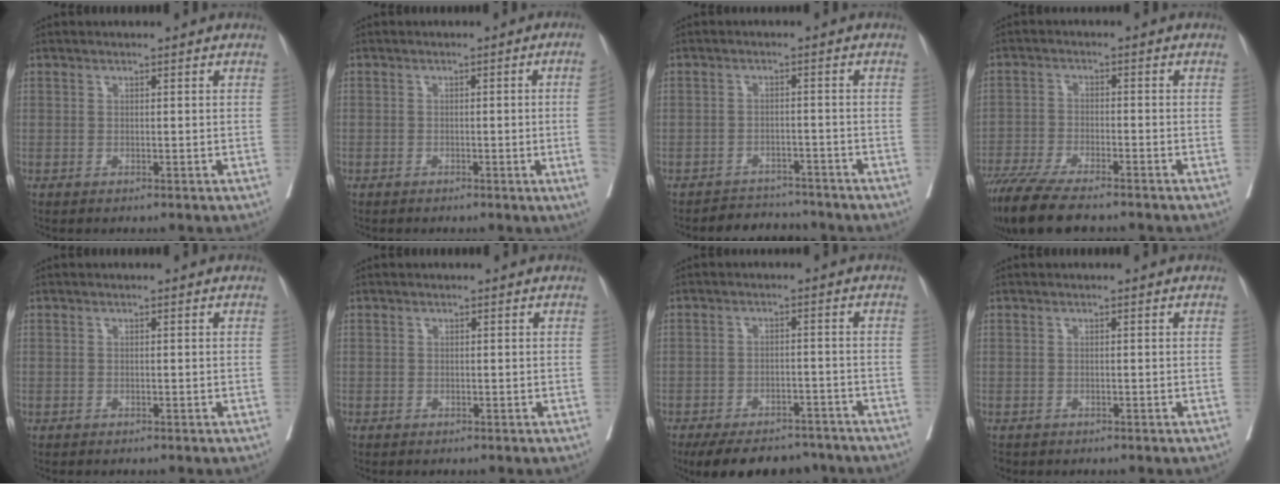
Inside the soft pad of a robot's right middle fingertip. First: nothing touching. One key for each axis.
{"total": 3.9, "fx": -0.9, "fy": -0.9, "fz": 3.7, "tx": -0.041, "ty": -0.003, "tz": -0.015}
{"total": 4.6, "fx": -4.3, "fy": 1.4, "fz": -0.8, "tx": 0.019, "ty": 0.009, "tz": -0.067}
{"total": 11.1, "fx": -9.2, "fy": 1.6, "fz": 6.1, "tx": -0.098, "ty": -0.027, "tz": -0.152}
{"total": 0.0}
{"total": 0.0}
{"total": 13.1, "fx": -10.9, "fy": 5.6, "fz": 4.7, "tx": -0.073, "ty": 0.006, "tz": -0.144}
{"total": 1.1, "fx": -0.9, "fy": 0.7, "fz": 0.2, "tx": -0.009, "ty": 0.000, "tz": -0.013}